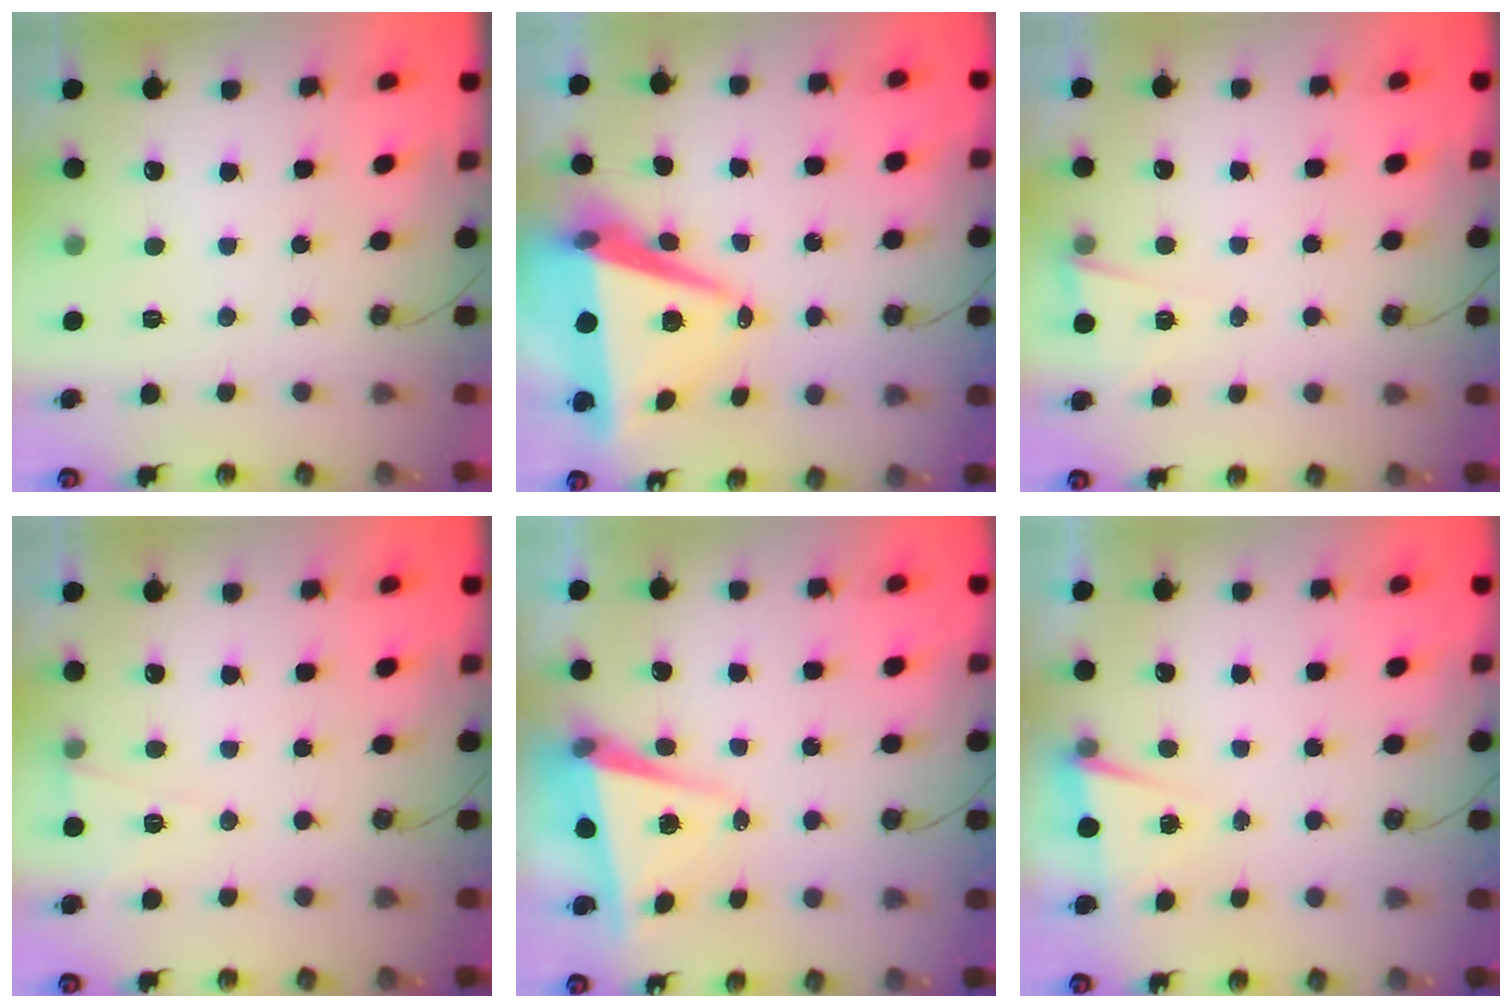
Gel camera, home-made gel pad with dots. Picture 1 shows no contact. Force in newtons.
{"total": 12.0, "press": 11.3, "slide": 4.0}
{"total": 2.8, "press": 2.3, "slide": 1.6}
{"total": 5.3, "press": 3.1, "slide": 4.3}
{"total": 5.3, "press": 5.0, "slide": 1.8}
{"total": 2.3, "press": 2.0, "slide": 1.1}